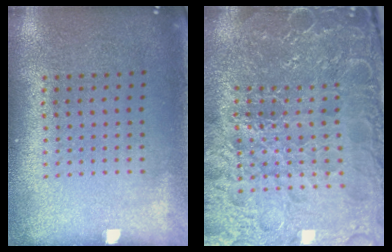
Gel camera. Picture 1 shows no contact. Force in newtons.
{"total": 5.2, "press": 4.9, "slide": 1.7}